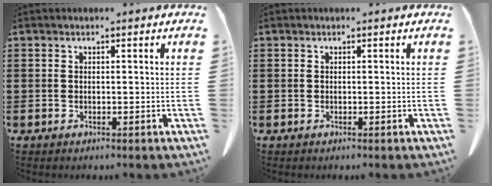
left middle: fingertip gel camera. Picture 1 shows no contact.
{"total": 0.0}